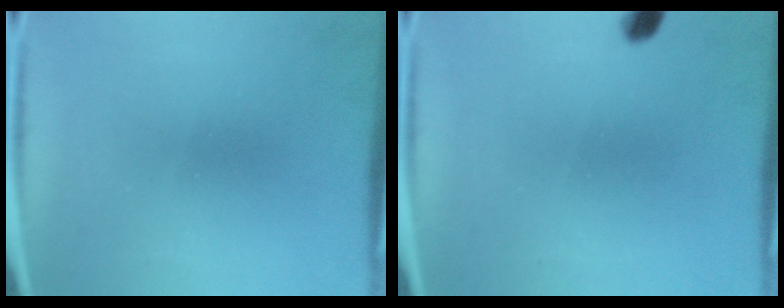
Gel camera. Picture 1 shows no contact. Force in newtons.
{"total": 1.8}